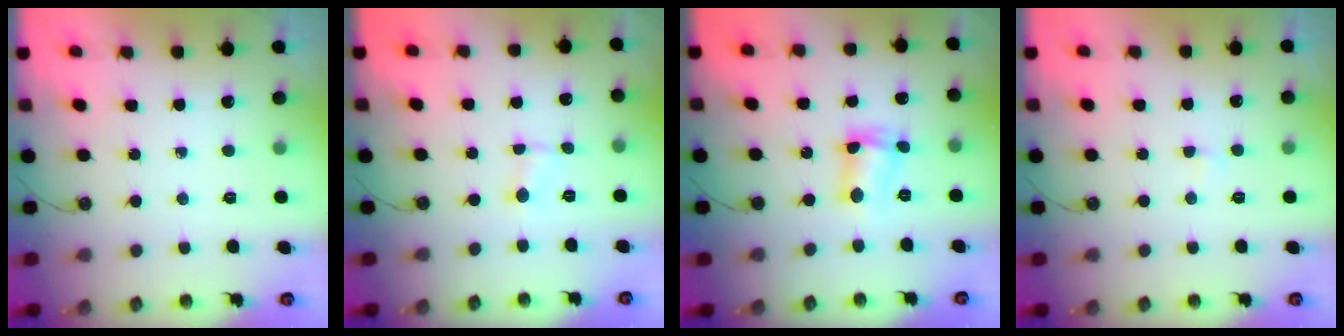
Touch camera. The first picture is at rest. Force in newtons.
{"total": 0.9, "press": 0.9, "slide": 0.3}
{"total": 6.5, "press": 6.1, "slide": 2.3}
{"total": 1.7, "press": 1.7, "slide": 0.3}